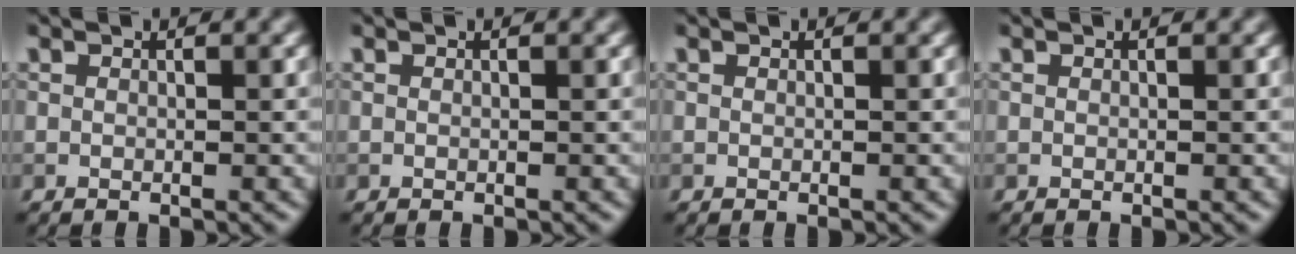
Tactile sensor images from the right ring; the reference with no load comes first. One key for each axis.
{"total": 0.0}
{"total": 0.0}
{"total": 0.0}